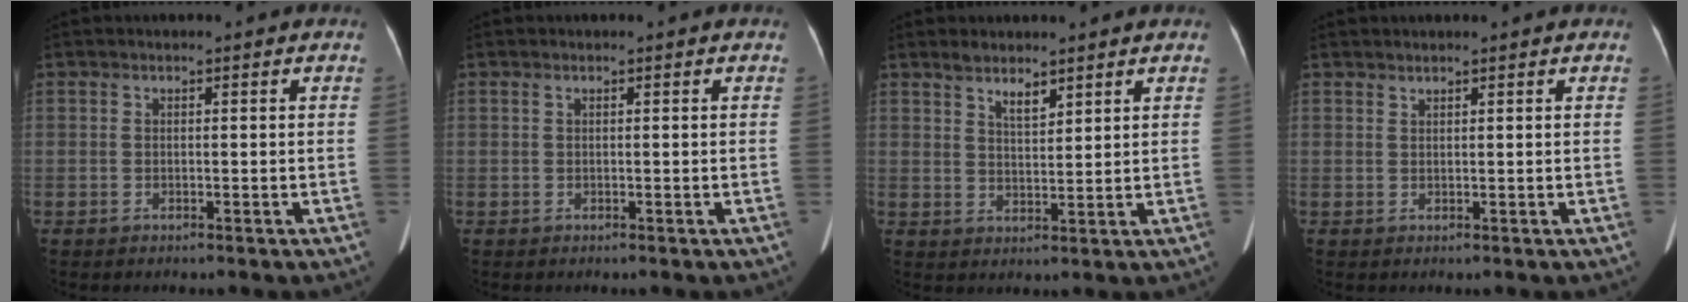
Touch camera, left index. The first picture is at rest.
{"total": 0.0}
{"total": 3.5, "force": [2.7, 1.0, 1.9], "torque": [-0.039, 0.005, 0.054]}
{"total": 0.9, "force": [0.9, 0.0, 0.2], "torque": [-0.005, 0.007, 0.021]}